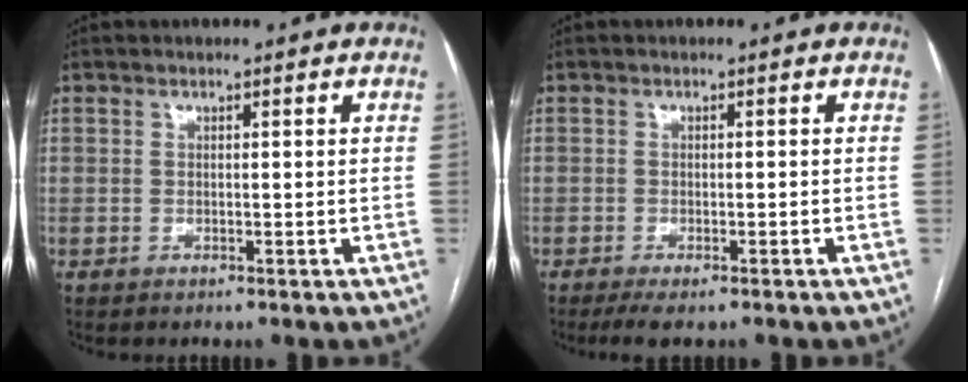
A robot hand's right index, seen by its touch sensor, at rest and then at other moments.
{"total": 3.5, "force": [-2.6, 0.9, 2.2], "torque": [-0.034, -0.008, -0.040]}